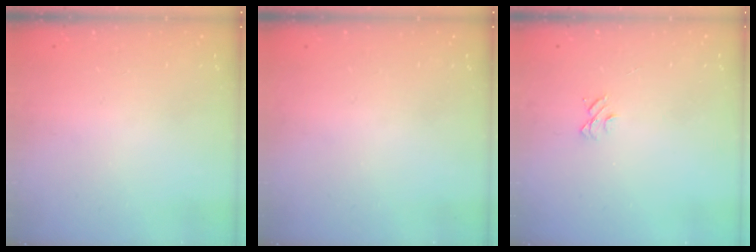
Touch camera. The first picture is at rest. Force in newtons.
{"total": 0.0}
{"total": 4.0, "press": 4.0, "slide": 0.3}